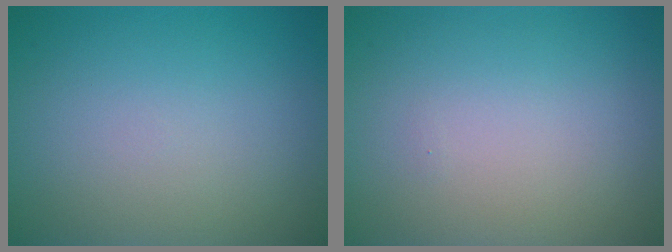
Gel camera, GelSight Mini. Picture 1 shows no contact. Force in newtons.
{"total": 0.0}